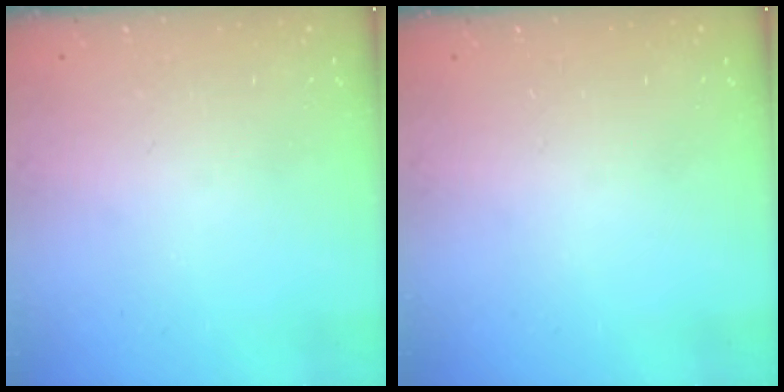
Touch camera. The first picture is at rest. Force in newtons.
{"total": 0.0}